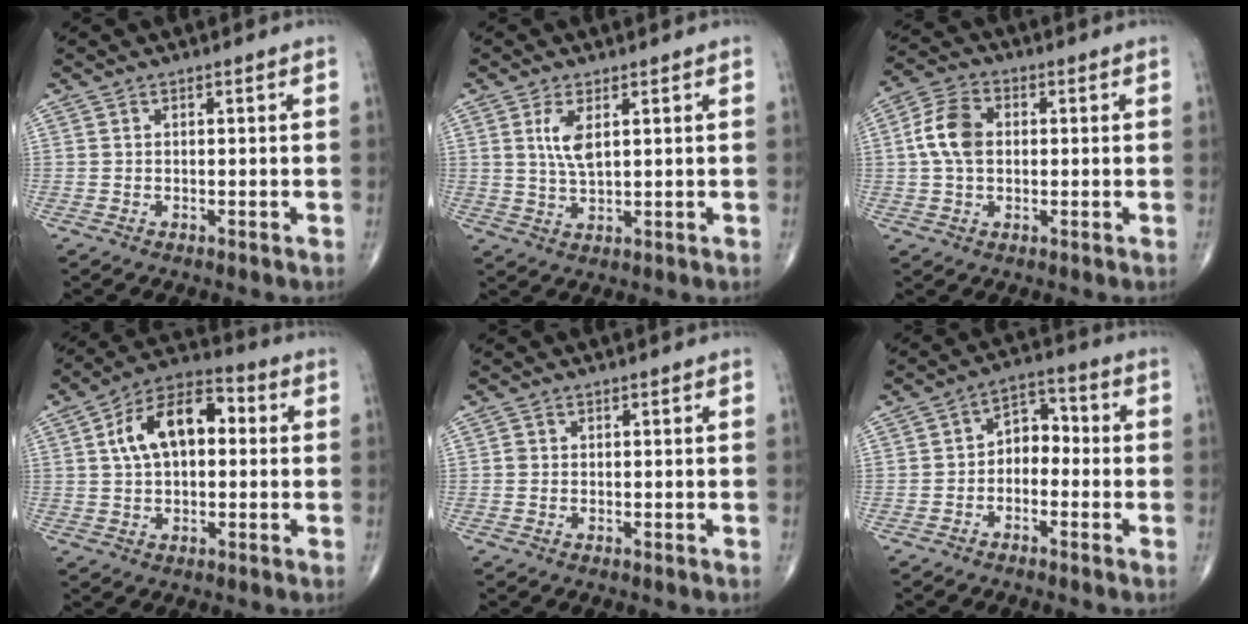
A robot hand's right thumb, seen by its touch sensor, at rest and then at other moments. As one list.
[{"total": 4.9, "force": [1.6, 1.8, 4.2], "torque": [-0.088, -0.008, 0.037]}, {"total": 8.0, "force": [0.6, 5.5, 5.8], "torque": [-0.112, 0.017, 0.006]}, {"total": 13.4, "force": [2.2, 7.8, 10.7], "torque": [-0.171, 0.032, 0.027]}, {"total": 0.7, "force": [-0.1, 0.6, 0.2], "torque": [0.000, 0.002, -0.001]}, {"total": 6.1, "force": [-1.4, 4.4, 4.1], "torque": [-0.039, 0.036, -0.039]}]